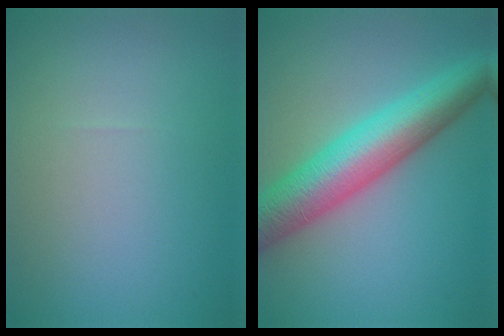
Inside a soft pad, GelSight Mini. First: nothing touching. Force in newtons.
{"total": 8.5, "press": 8.5, "slide": 0.1}